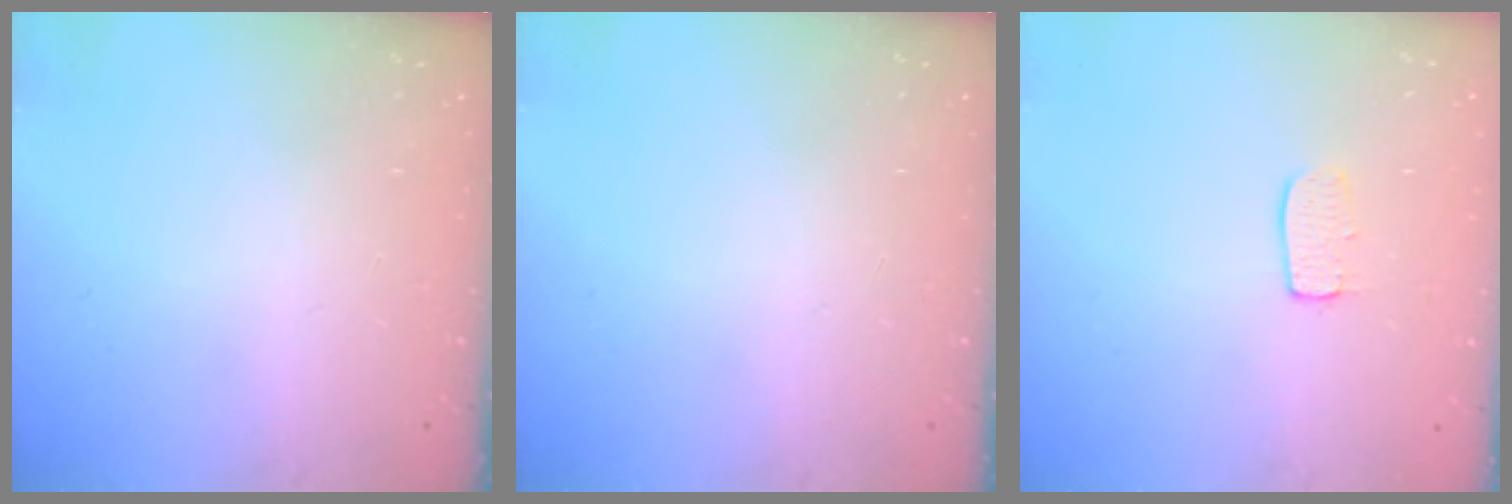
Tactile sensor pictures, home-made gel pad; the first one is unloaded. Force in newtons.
{"total": 0.0}
{"total": 5.2, "press": 5.2, "slide": 0.3}